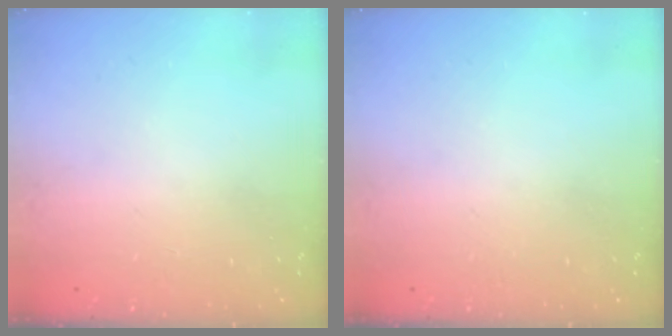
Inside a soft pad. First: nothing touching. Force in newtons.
{"total": 0.0}